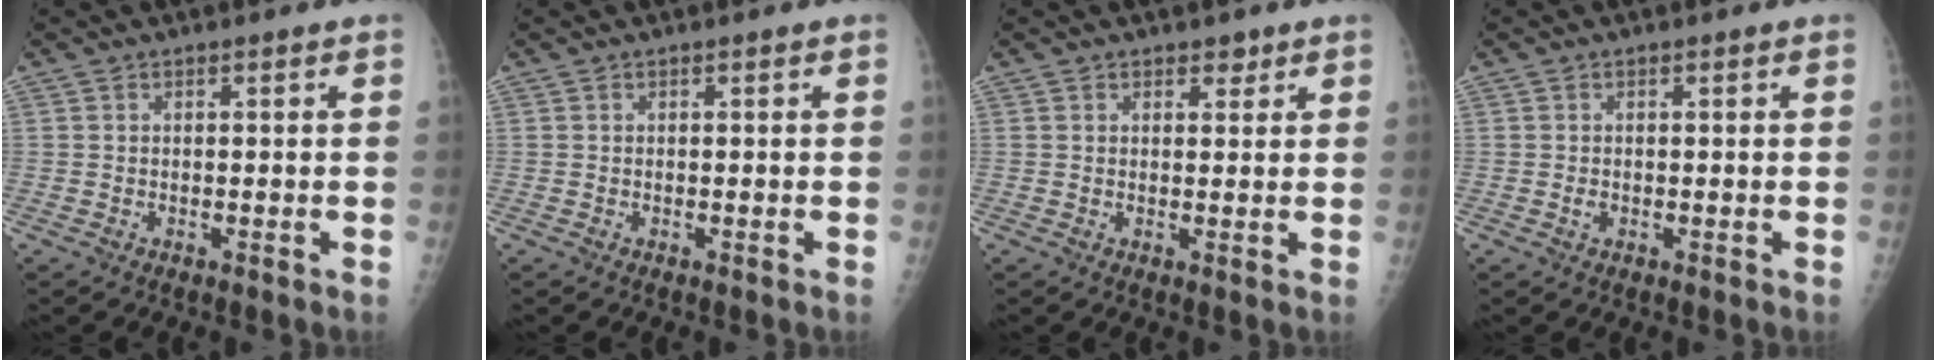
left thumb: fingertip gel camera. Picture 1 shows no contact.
{"total": 0.0}
{"total": 1.9, "force": [1.3, 1.3, 0.7], "torque": [0.007, -0.007, 0.016]}
{"total": 1.0, "force": [-0.1, 0.8, 0.6], "torque": [-0.008, 0.000, -0.001]}